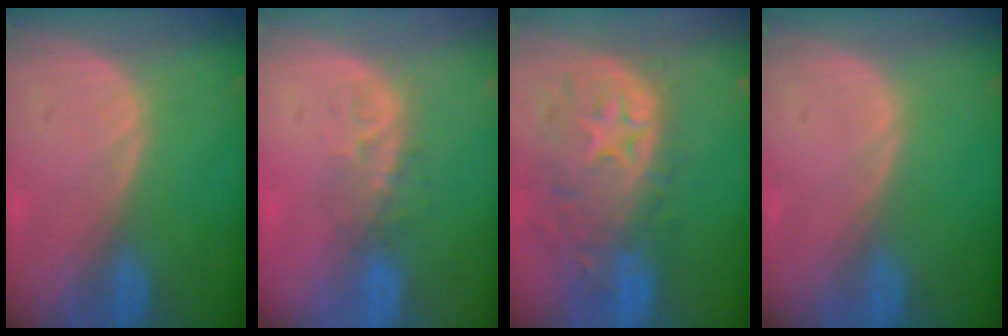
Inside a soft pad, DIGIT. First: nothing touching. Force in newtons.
{"total": 3.7, "press": 3.6, "slide": 1.2}
{"total": 11.8, "press": 10.1, "slide": 6.1}
{"total": 0.0}